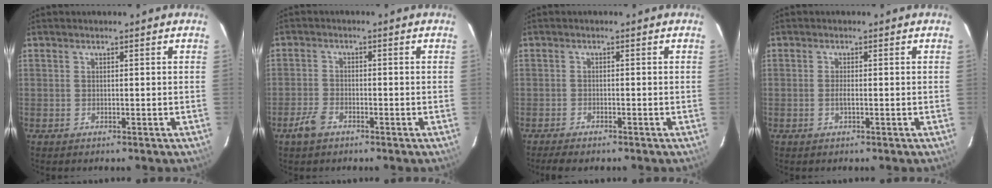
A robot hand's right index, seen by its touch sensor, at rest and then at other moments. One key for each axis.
{"total": 4.2, "fx": -2.7, "fy": 2.1, "fz": 2.4, "tx": -0.065, "ty": -0.001, "tz": -0.051}
{"total": 3.5, "fx": -3.0, "fy": 0.7, "fz": 1.6, "tx": -0.043, "ty": -0.011, "tz": -0.053}
{"total": 1.4, "fx": -0.3, "fy": 0.3, "fz": 1.3, "tx": -0.027, "ty": 0.000, "tz": -0.008}